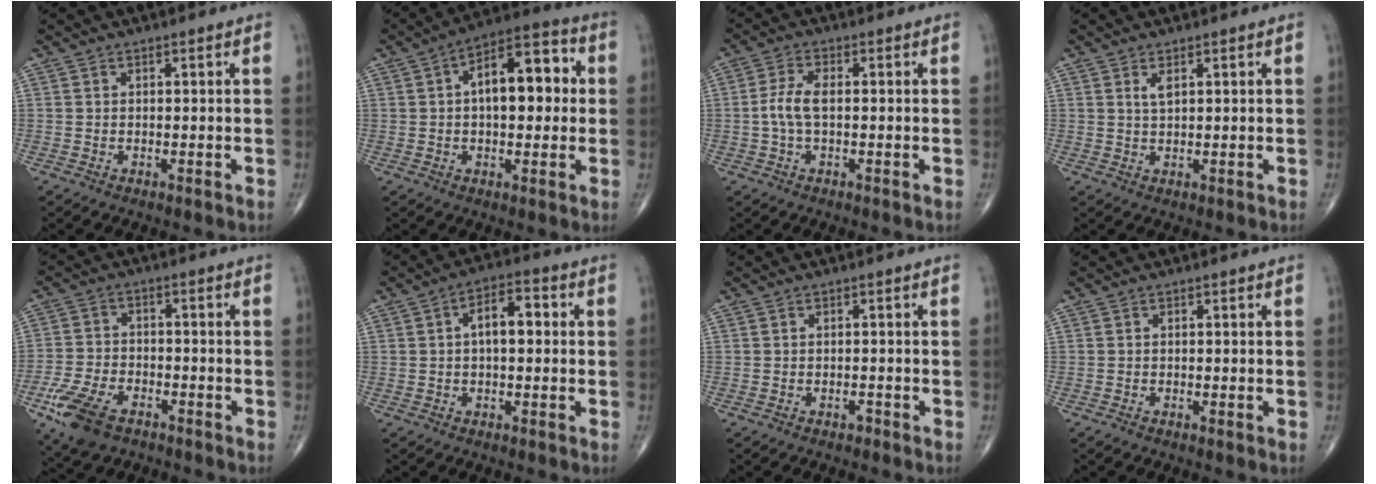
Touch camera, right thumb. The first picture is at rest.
{"total": 13.9, "force": [1.8, 7.1, 11.9], "torque": [-0.152, 0.029, 0.020]}
{"total": 4.6, "force": [-0.3, 2.0, 4.1], "torque": [-0.099, 0.010, -0.010]}
{"total": 1.7, "force": [0.9, 0.6, 1.4], "torque": [-0.028, -0.004, 0.019]}
{"total": 10.3, "force": [-5.8, 5.6, 6.5], "torque": [-0.132, 0.010, -0.107]}
{"total": 7.1, "force": [0.8, 3.5, 6.0], "torque": [-0.089, 0.022, 0.005]}
{"total": 0.8, "force": [-0.6, 0.4, 0.4], "torque": [-0.004, 0.001, -0.011]}
{"total": 0.7, "force": [-0.4, 0.2, 0.6], "torque": [-0.013, -0.003, -0.008]}